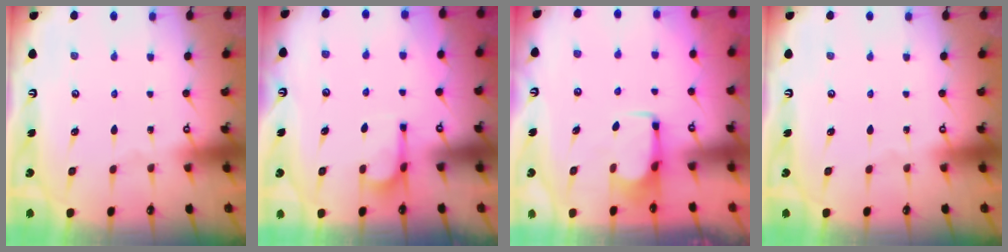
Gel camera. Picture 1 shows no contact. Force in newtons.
{"total": 3.9, "press": 3.9, "slide": 0.6}
{"total": 2.8, "press": 2.8, "slide": 0.5}
{"total": 0.0}